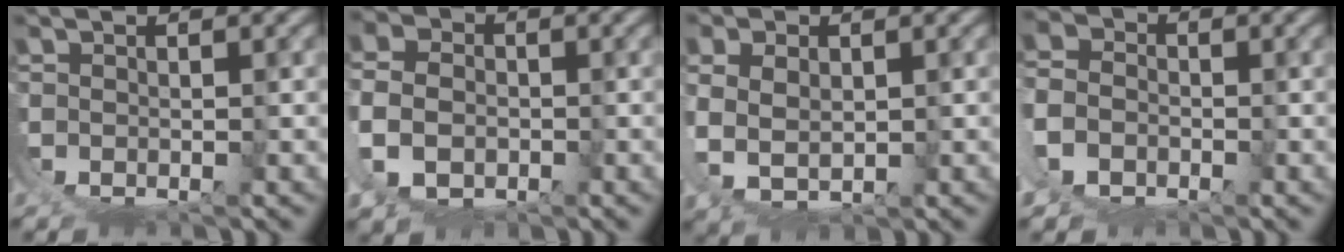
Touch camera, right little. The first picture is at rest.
{"total": 6.0, "force": [1.1, 4.9, 3.2], "torque": [-0.091, -0.027, 0.027]}
{"total": 4.5, "force": [2.0, 2.6, 3.1], "torque": [-0.075, -0.021, 0.050]}
{"total": 7.2, "force": [1.5, 6.3, 3.1], "torque": [-0.099, -0.020, 0.020]}